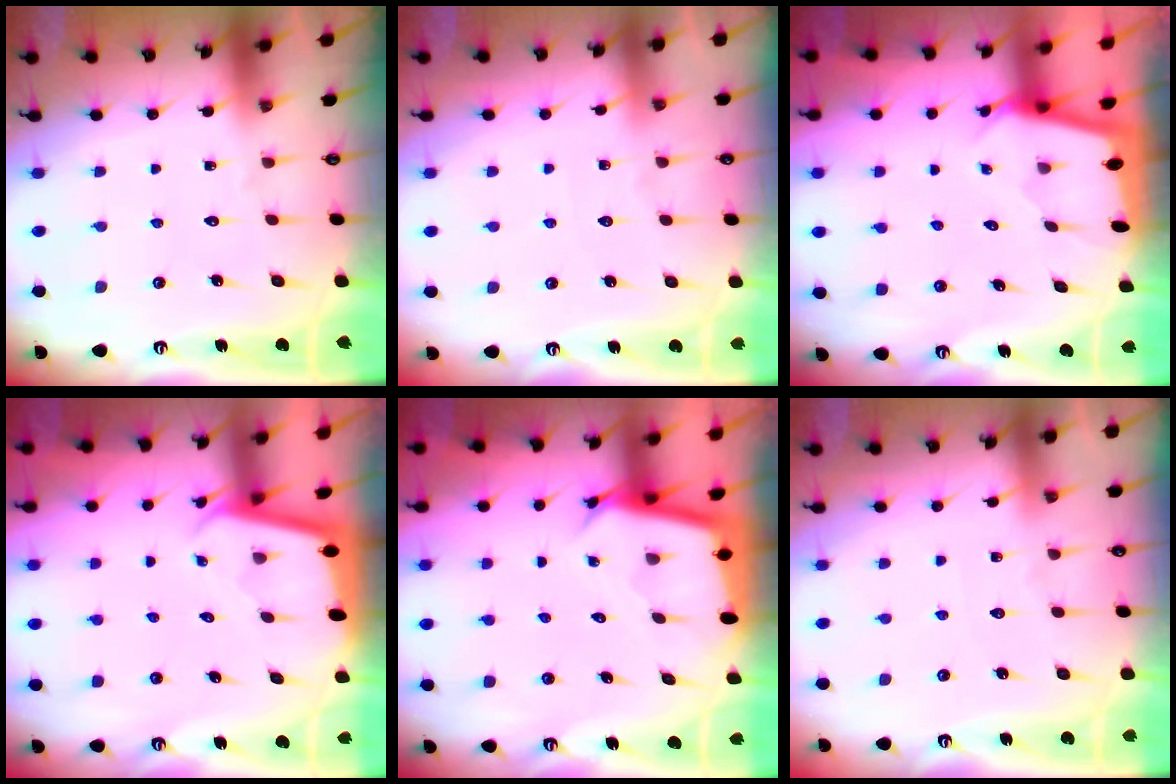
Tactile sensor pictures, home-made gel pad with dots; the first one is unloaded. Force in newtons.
{"total": 2.0, "press": 2.0, "slide": 0.4}
{"total": 1.7, "press": 1.7, "slide": 0.2}
{"total": 1.8, "press": 1.8, "slide": 0.1}
{"total": 2.9, "press": 2.9, "slide": 0.1}
{"total": 2.0, "press": 2.0, "slide": 0.4}